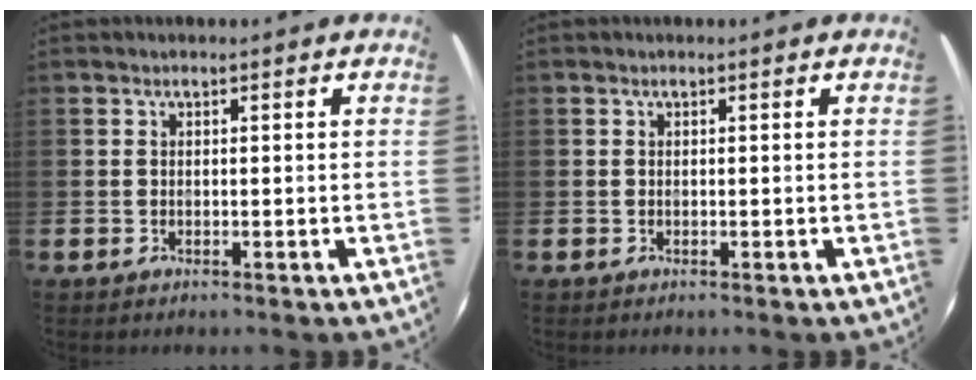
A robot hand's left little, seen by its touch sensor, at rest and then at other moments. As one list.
[{"total": 0.0}]